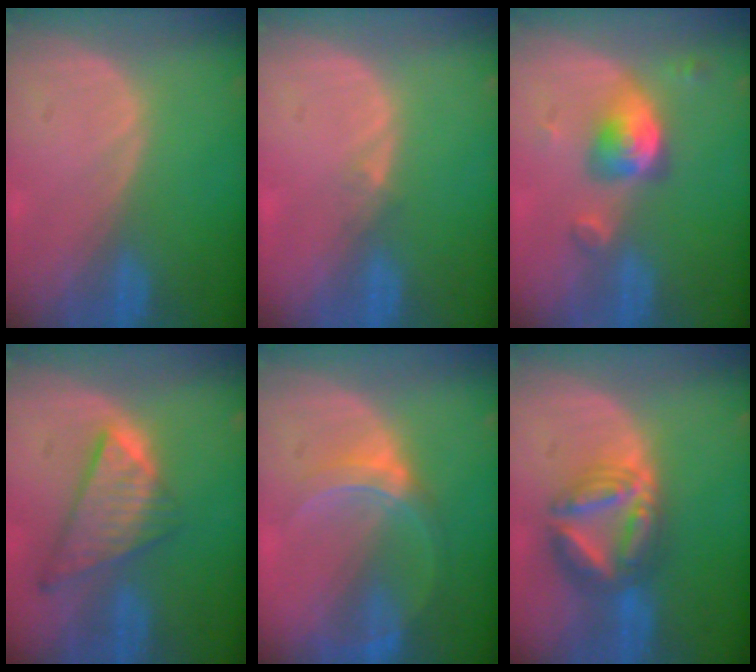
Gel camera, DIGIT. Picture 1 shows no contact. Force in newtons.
{"total": 0.9, "press": 0.7, "slide": 0.6}
{"total": 5.1, "press": 5.1, "slide": 0.2}
{"total": 8.6, "press": 7.3, "slide": 4.5}
{"total": 6.0, "press": 5.6, "slide": 2.0}
{"total": 7.7, "press": 7.7, "slide": 0.7}